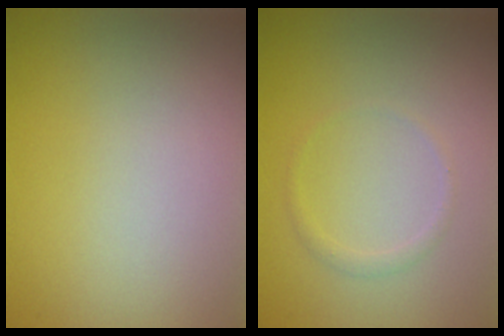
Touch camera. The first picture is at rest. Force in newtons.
{"total": 0.8, "press": 0.8, "slide": 0.0}